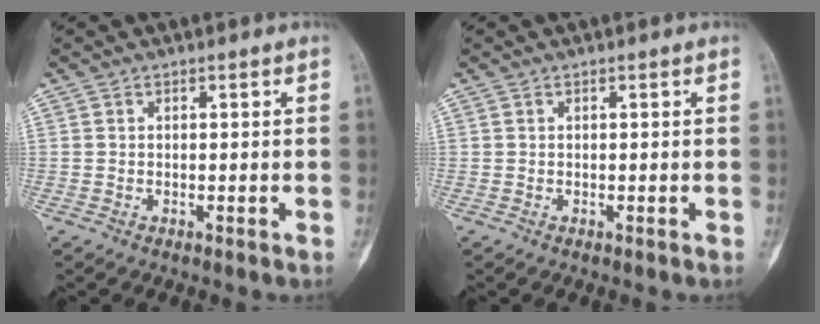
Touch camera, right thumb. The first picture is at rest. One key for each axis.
{"total": 0.0}